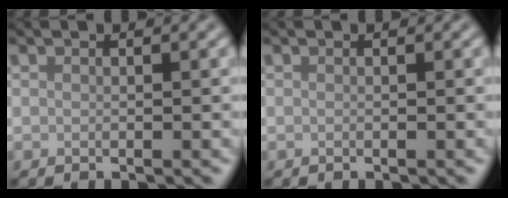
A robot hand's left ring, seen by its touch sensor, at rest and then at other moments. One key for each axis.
{"total": 0.0}